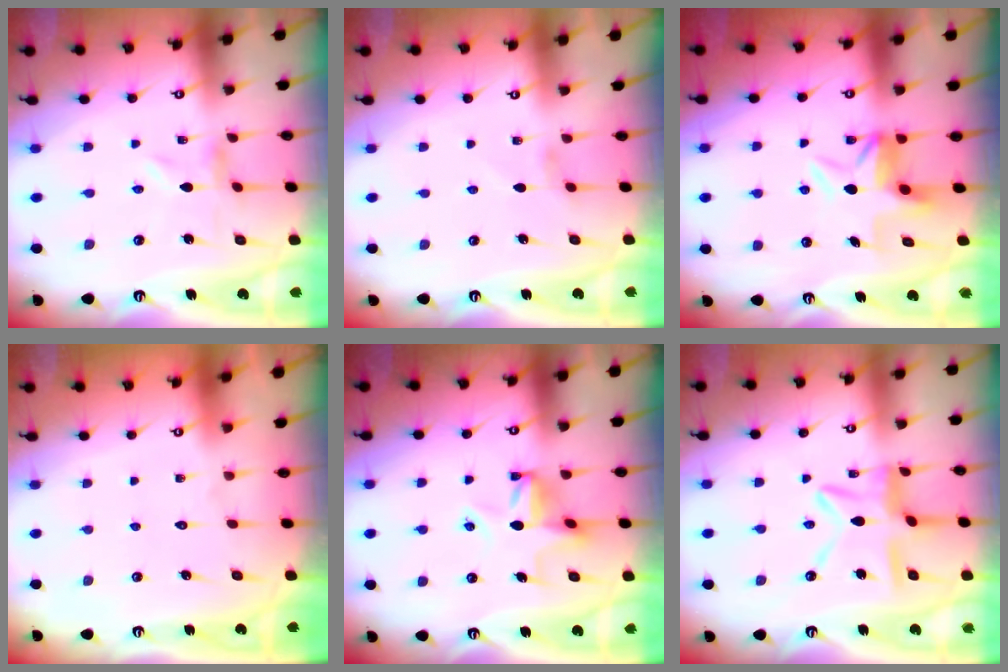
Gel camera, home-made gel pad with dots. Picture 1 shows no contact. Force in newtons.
{"total": 1.7, "press": 1.7, "slide": 0.3}
{"total": 5.5, "press": 5.2, "slide": 1.5}
{"total": 1.6, "press": 1.6, "slide": 0.1}
{"total": 10.3, "press": 10.3, "slide": 0.4}
{"total": 11.5, "press": 11.5, "slide": 0.9}